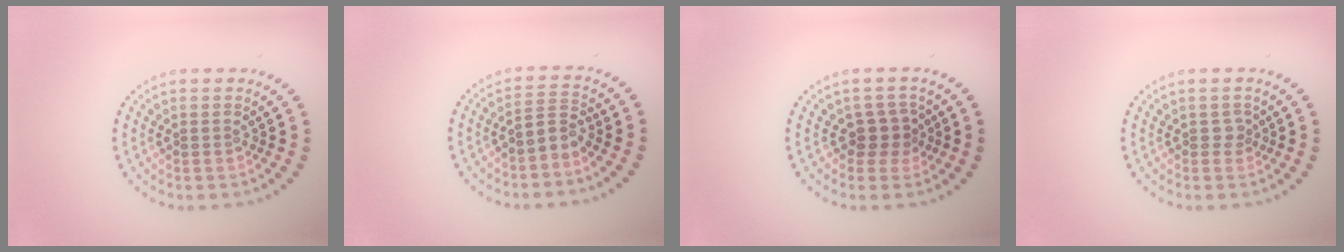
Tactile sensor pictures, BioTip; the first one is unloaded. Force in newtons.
{"total": 2.1, "press": 1.4, "slide": 1.6}
{"total": 2.2, "press": 1.7, "slide": 1.4}
{"total": 0.9, "press": 0.7, "slide": 0.6}